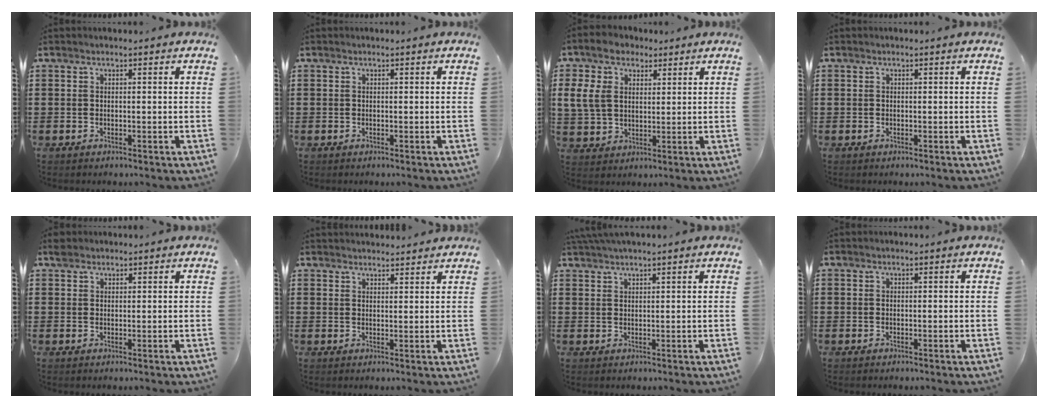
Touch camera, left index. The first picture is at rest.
{"total": 0.0}
{"total": 7.5, "force": [3.2, 5.5, 3.9], "torque": [-0.110, 0.017, 0.059]}
{"total": 0.0}
{"total": 1.5, "force": [1.2, 0.7, 0.3], "torque": [-0.010, 0.004, 0.025]}
{"total": 2.0, "force": [2.0, 0.1, -0.2], "torque": [-0.002, -0.003, 0.039]}
{"total": 1.7, "force": [1.6, -0.1, 0.7], "torque": [-0.016, 0.002, 0.031]}
{"total": 0.0}